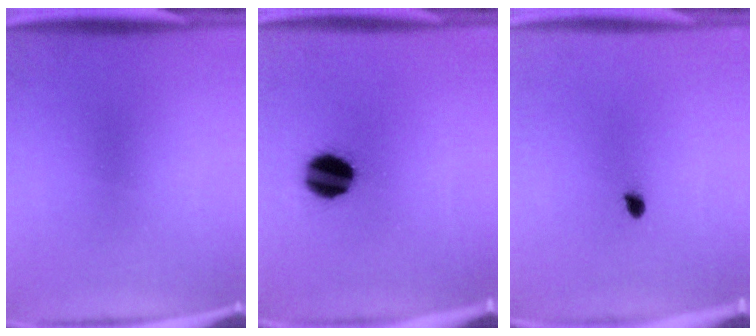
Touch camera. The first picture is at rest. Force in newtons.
{"total": 12.2}
{"total": 1.8}